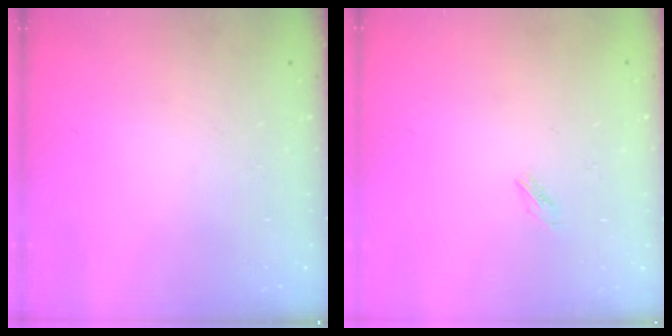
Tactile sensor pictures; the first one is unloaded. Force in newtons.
{"total": 1.7, "press": 1.7, "slide": 0.2}